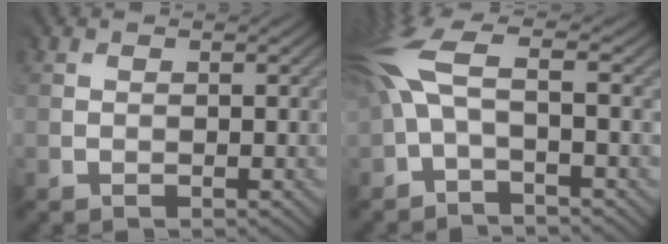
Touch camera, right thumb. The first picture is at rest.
{"total": 7.7, "force": [-0.2, 2.9, 7.1], "torque": [-0.191, 0.013, -0.014]}